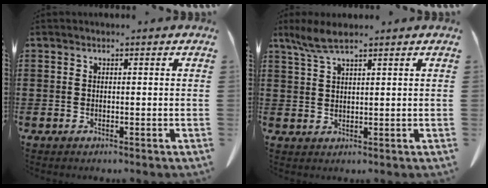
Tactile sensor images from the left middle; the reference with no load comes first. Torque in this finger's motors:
{"motor_torque": [0.33, -0.03, 0.12, 0.04]}